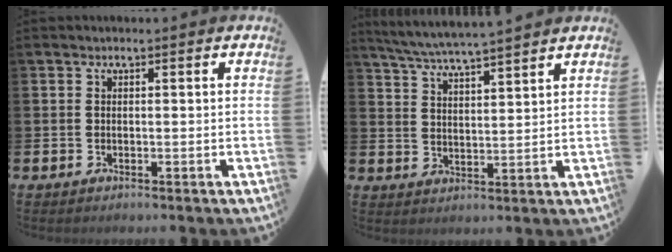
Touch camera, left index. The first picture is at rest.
{"total": 5.9, "force": [5.7, -0.3, 1.4], "torque": [-0.048, -0.032, 0.101]}